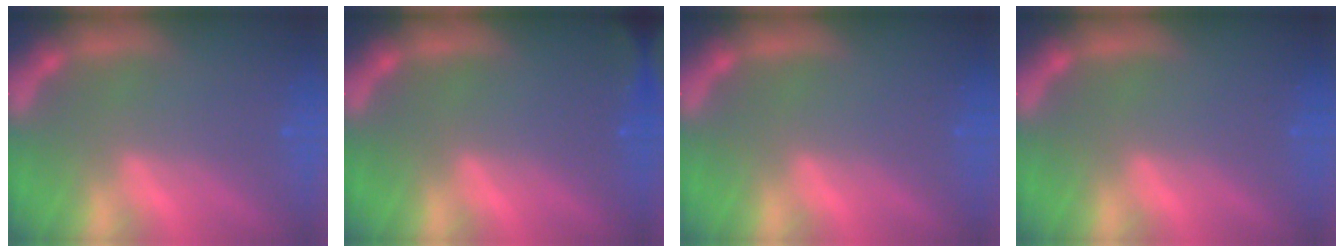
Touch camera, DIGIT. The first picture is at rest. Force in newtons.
{"total": 4.0}
{"total": 0.0}
{"total": 0.0}